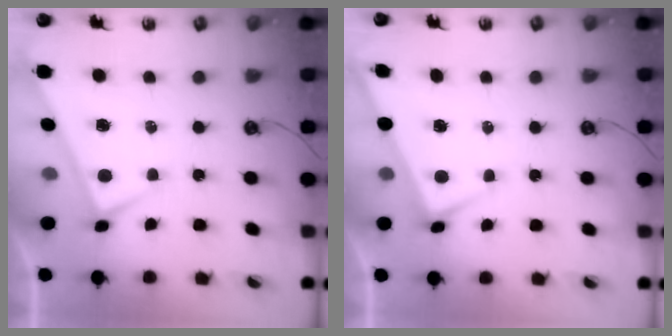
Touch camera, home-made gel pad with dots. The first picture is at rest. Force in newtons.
{"total": 3.0, "press": 3.0, "slide": 0.0}